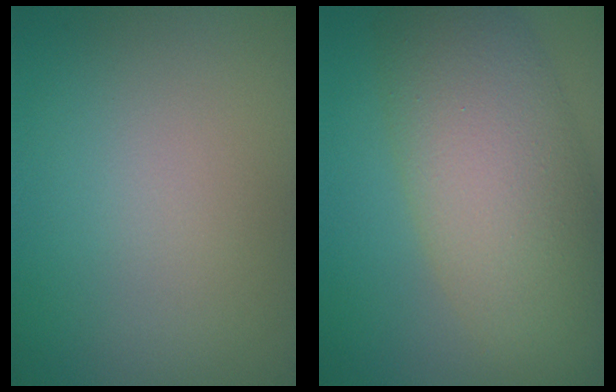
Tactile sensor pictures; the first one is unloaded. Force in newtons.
{"total": 8.7, "press": 8.7, "slide": 0.4}